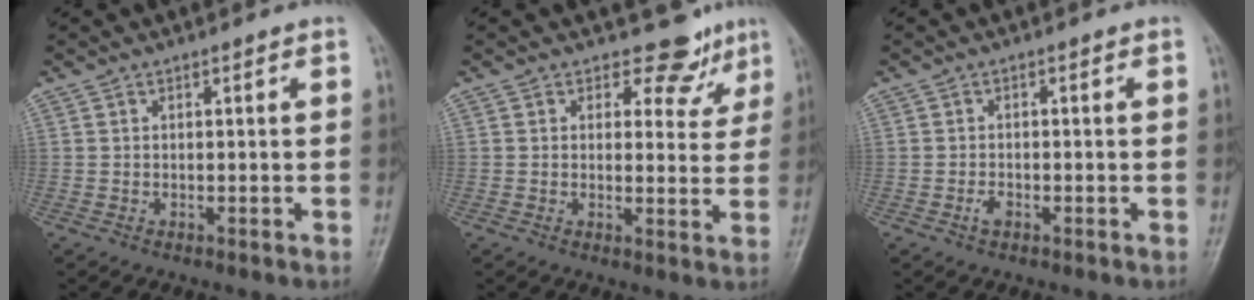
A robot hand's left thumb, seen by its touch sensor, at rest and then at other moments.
{"total": 5.9, "force": [4.6, 3.6, 1.0], "torque": [0.020, -0.033, 0.048]}
{"total": 1.7, "force": [-0.9, 1.0, 1.2], "torque": [-0.020, 0.005, -0.018]}